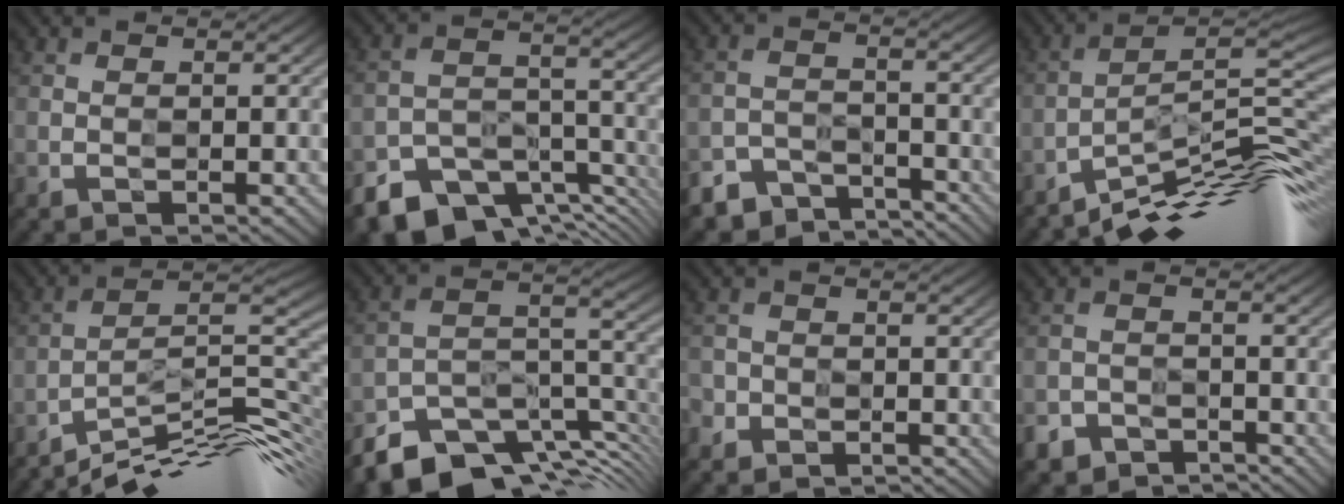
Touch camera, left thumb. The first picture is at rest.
{"total": 9.2, "force": [-7.8, 4.0, 2.7], "torque": [-0.044, -0.009, -0.141]}
{"total": 4.9, "force": [-4.7, 1.4, -0.3], "torque": [0.010, -0.005, -0.095]}
{"total": 10.3, "force": [-7.5, 1.3, 6.9], "torque": [-0.098, 0.016, -0.133]}
{"total": 12.3, "force": [-9.6, 1.6, 7.5], "torque": [-0.117, 0.012, -0.169]}
{"total": 10.7, "force": [-9.1, 3.8, 4.0], "torque": [-0.071, -0.007, -0.160]}
{"total": 2.3, "force": [-1.7, 1.4, -0.7], "torque": [0.007, -0.003, -0.037]}
{"total": 2.9, "force": [-2.6, 0.8, -1.0], "torque": [0.022, 0.003, -0.056]}